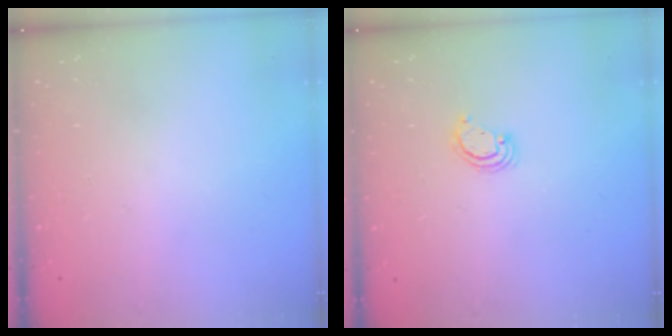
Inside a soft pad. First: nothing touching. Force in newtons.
{"total": 2.6, "press": 2.6, "slide": 0.3}